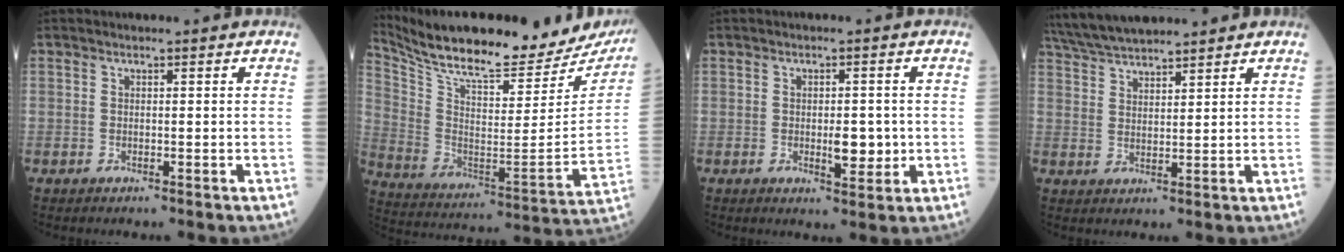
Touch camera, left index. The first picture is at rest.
{"total": 28.8, "force": [25.8, 5.5, 11.5], "torque": [-0.212, -0.075, 0.362]}
{"total": 3.7, "force": [-0.6, 1.6, 3.3], "torque": [-0.044, -0.005, -0.006]}
{"total": 9.4, "force": [8.6, 1.0, 3.5], "torque": [-0.072, 0.028, 0.160]}